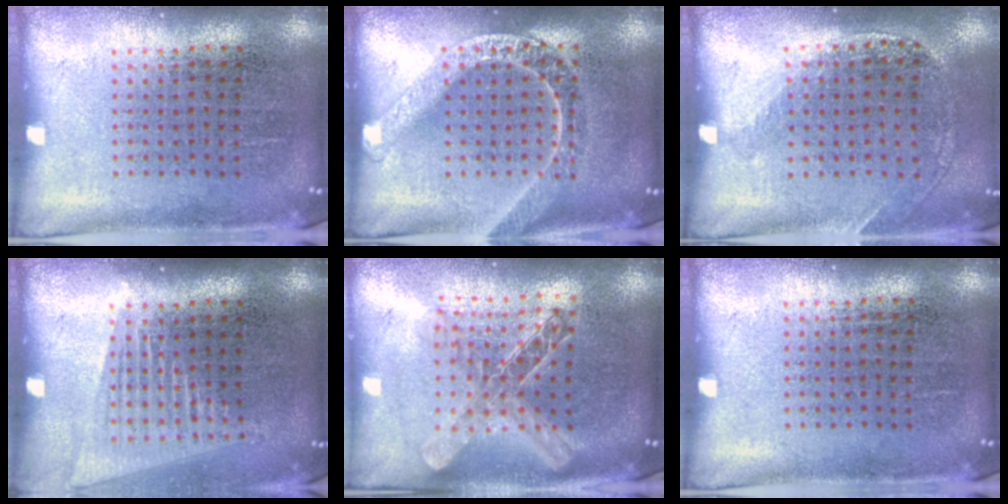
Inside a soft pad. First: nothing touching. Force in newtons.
{"total": 1.6, "press": 1.6, "slide": 0.1}
{"total": 1.2, "press": 1.1, "slide": 0.4}
{"total": 1.5, "press": 1.3, "slide": 0.6}
{"total": 1.8, "press": 1.5, "slide": 1.0}
{"total": 0.0}